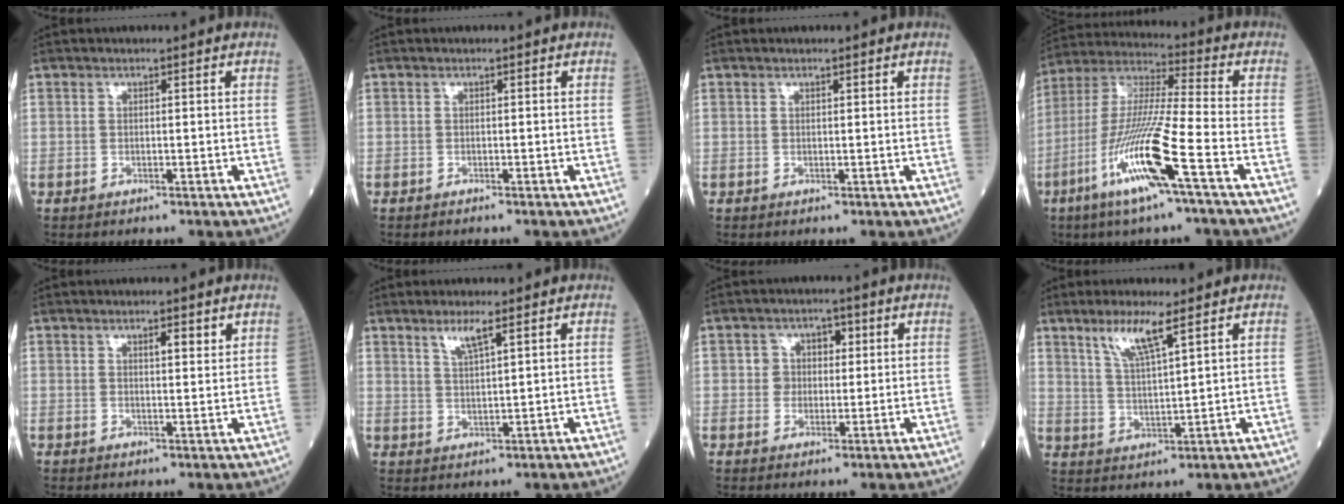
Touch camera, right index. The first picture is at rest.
{"total": 0.5, "force": [-0.5, 0.0, 0.2], "torque": [-0.001, -0.001, -0.010]}
{"total": 0.0}
{"total": 15.6, "force": [-6.9, -0.4, 13.9], "torque": [-0.289, -0.019, -0.137]}
{"total": 2.2, "force": [1.5, 0.5, 1.6], "torque": [-0.025, -0.003, 0.022]}
{"total": 3.5, "force": [2.3, 0.1, 2.6], "torque": [-0.054, -0.002, 0.047]}
{"total": 3.9, "force": [0.7, 3.5, 1.6], "torque": [-0.017, 0.016, 0.010]}
{"total": 6.5, "force": [4.2, 0.2, 5.0], "torque": [-0.100, -0.006, 0.082]}